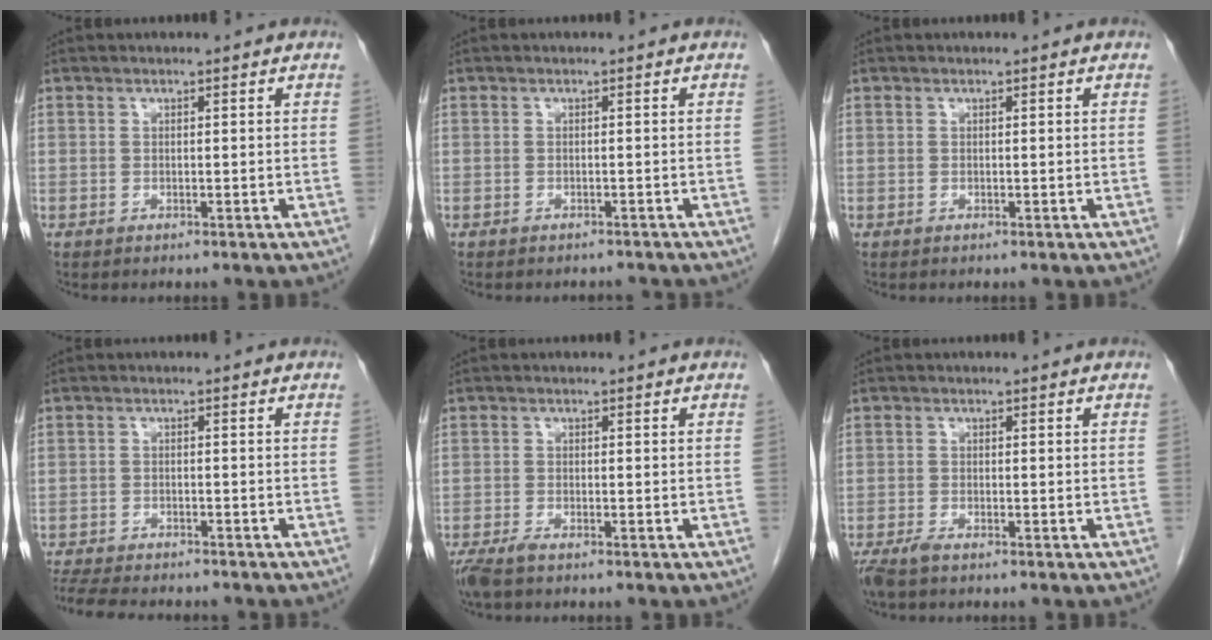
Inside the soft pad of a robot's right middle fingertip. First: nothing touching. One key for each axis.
{"total": 2.7, "fx": -2.6, "fy": 0.8, "fz": 0.2, "tx": 0.001, "ty": -0.002, "tz": -0.032}
{"total": 0.0}
{"total": 10.9, "fx": -9.6, "fy": 2.5, "fz": 4.6, "tx": -0.086, "ty": -0.011, "tz": -0.137}
{"total": 2.7, "fx": -2.0, "fy": 0.5, "fz": 1.6, "tx": -0.035, "ty": -0.008, "tz": -0.038}
{"total": 2.4, "fx": -1.9, "fy": 0.5, "fz": 1.4, "tx": -0.032, "ty": -0.007, "tz": -0.034}